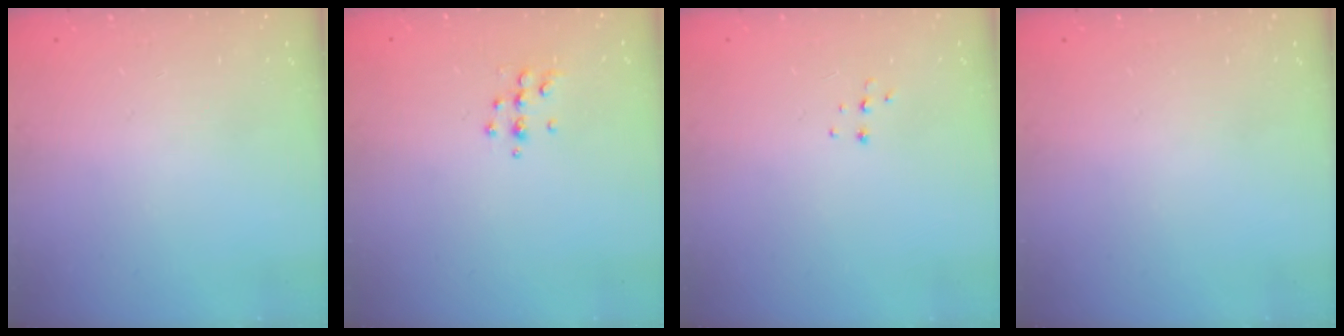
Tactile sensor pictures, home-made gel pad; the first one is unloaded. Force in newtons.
{"total": 4.8, "press": 4.7, "slide": 0.5}
{"total": 3.7, "press": 3.7, "slide": 0.3}
{"total": 0.0}